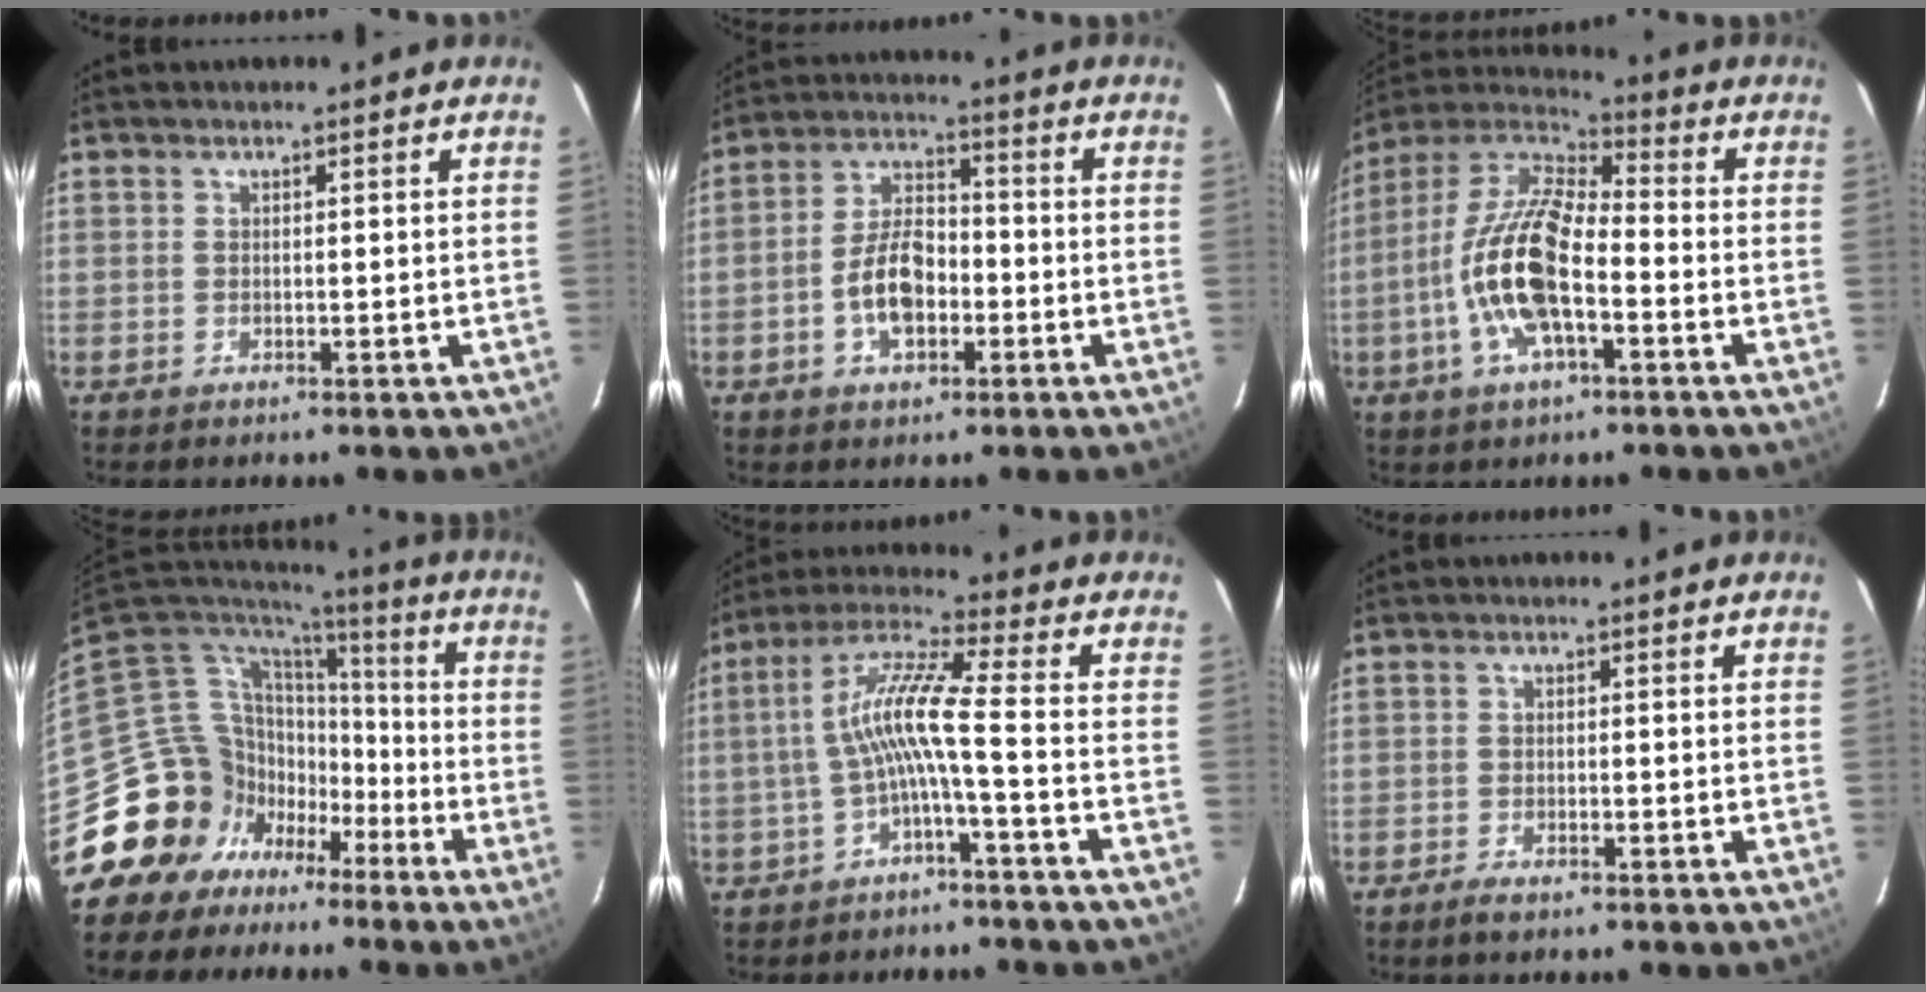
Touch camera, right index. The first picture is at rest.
{"total": 9.5, "force": [-3.0, 5.2, 7.3], "torque": [-0.144, 0.018, -0.049]}
{"total": 16.9, "force": [-4.8, 6.6, 14.8], "torque": [-0.299, -0.002, -0.098]}
{"total": 15.8, "force": [-8.5, 13.2, 2.0], "torque": [-0.065, 0.048, -0.142]}
{"total": 8.7, "force": [-2.4, -0.5, 8.4], "torque": [-0.184, 0.016, -0.045]}
{"total": 2.4, "force": [-2.0, 0.5, 1.3], "torque": [-0.036, -0.003, -0.038]}